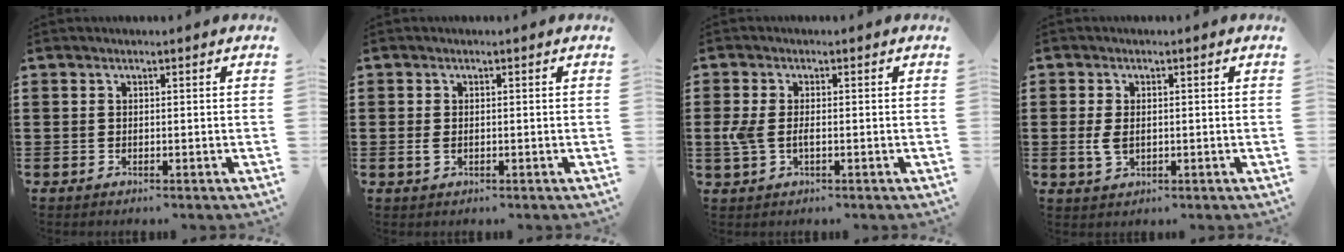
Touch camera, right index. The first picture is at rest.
{"total": 1.3, "force": [-0.1, 0.8, 1.0], "torque": [-0.029, 0.000, -0.006]}
{"total": 3.1, "force": [-0.5, 1.5, 2.7], "torque": [-0.078, -0.008, -0.018]}
{"total": 3.0, "force": [-0.1, 1.8, 2.4], "torque": [-0.061, -0.001, -0.006]}